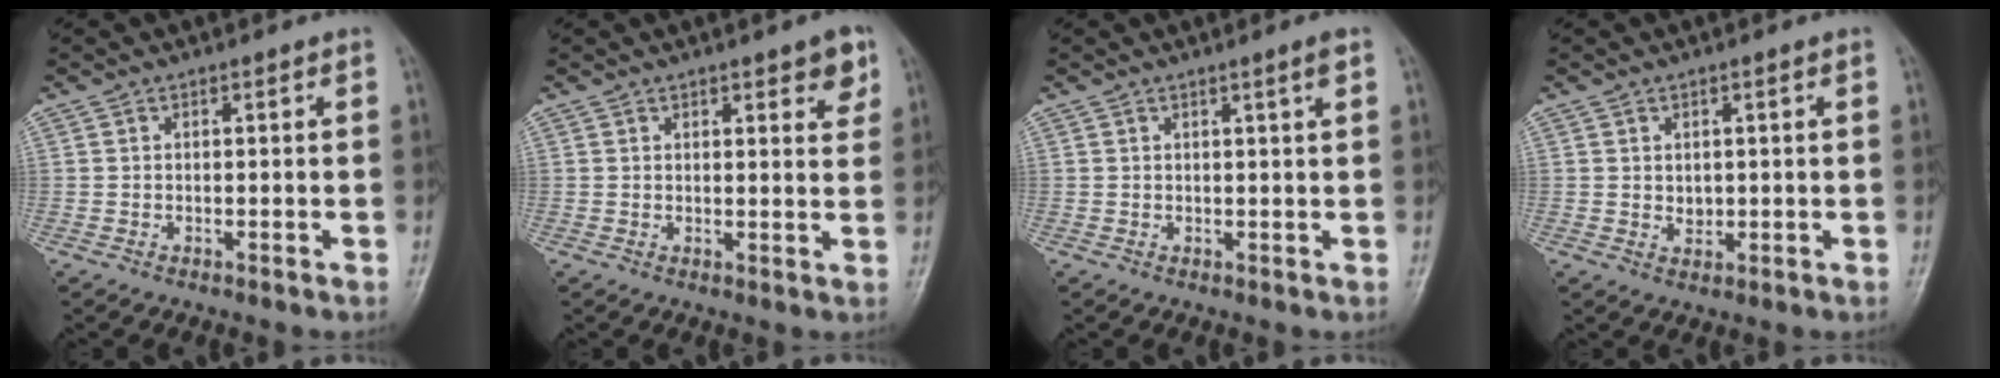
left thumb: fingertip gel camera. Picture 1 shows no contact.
{"total": 5.0, "force": [2.8, 1.7, 3.7], "torque": [-0.029, -0.013, 0.031]}
{"total": 1.8, "force": [0.9, -0.3, 1.5], "torque": [-0.025, -0.007, 0.017]}
{"total": 2.0, "force": [0.4, 1.5, 1.2], "torque": [-0.012, -0.005, 0.011]}